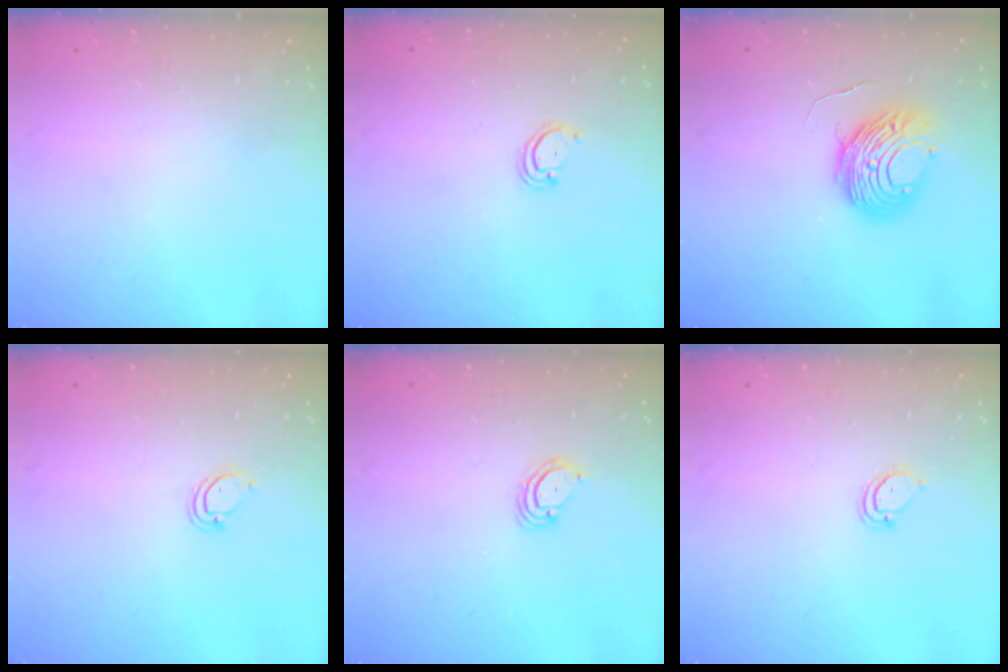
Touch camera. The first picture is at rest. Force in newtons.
{"total": 2.4, "press": 2.4, "slide": 0.2}
{"total": 10.9, "press": 10.8, "slide": 1.1}
{"total": 3.6, "press": 3.6, "slide": 0.2}
{"total": 3.8, "press": 3.8, "slide": 0.3}
{"total": 3.4, "press": 3.3, "slide": 0.5}